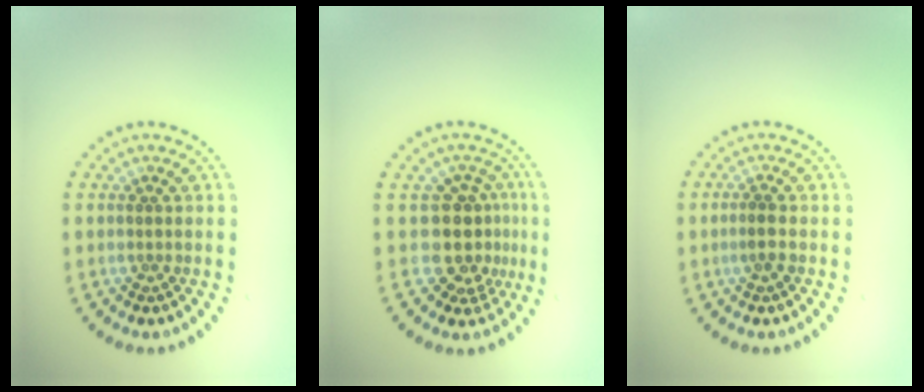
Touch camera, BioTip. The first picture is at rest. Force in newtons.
{"total": 3.9, "press": 3.0, "slide": 2.5}
{"total": 1.2, "press": 1.0, "slide": 0.7}